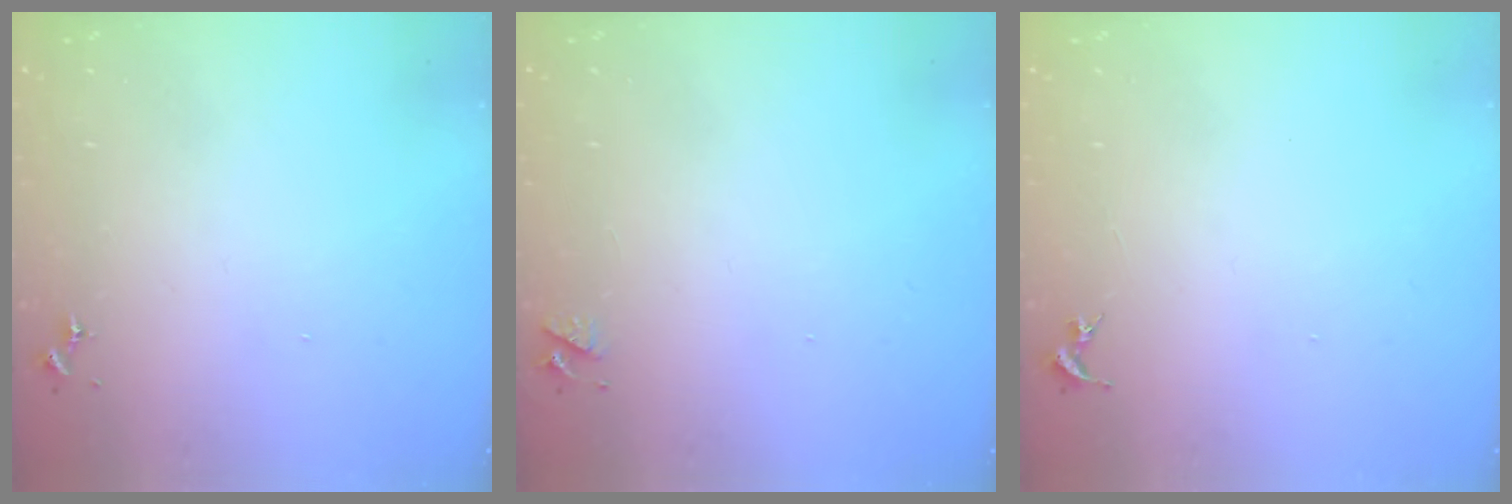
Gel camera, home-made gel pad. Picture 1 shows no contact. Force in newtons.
{"total": 3.6, "press": 3.5, "slide": 0.6}
{"total": 0.0}